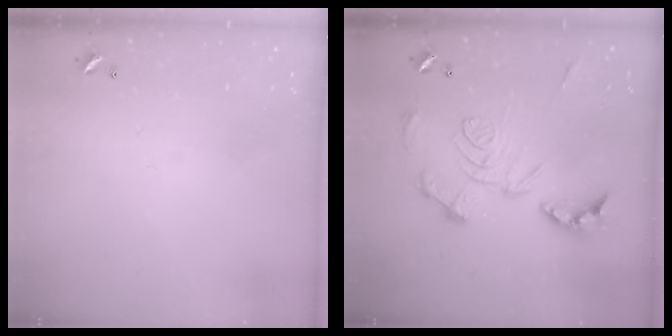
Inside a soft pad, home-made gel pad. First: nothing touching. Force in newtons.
{"total": 3.4, "press": 2.7, "slide": 2.0}